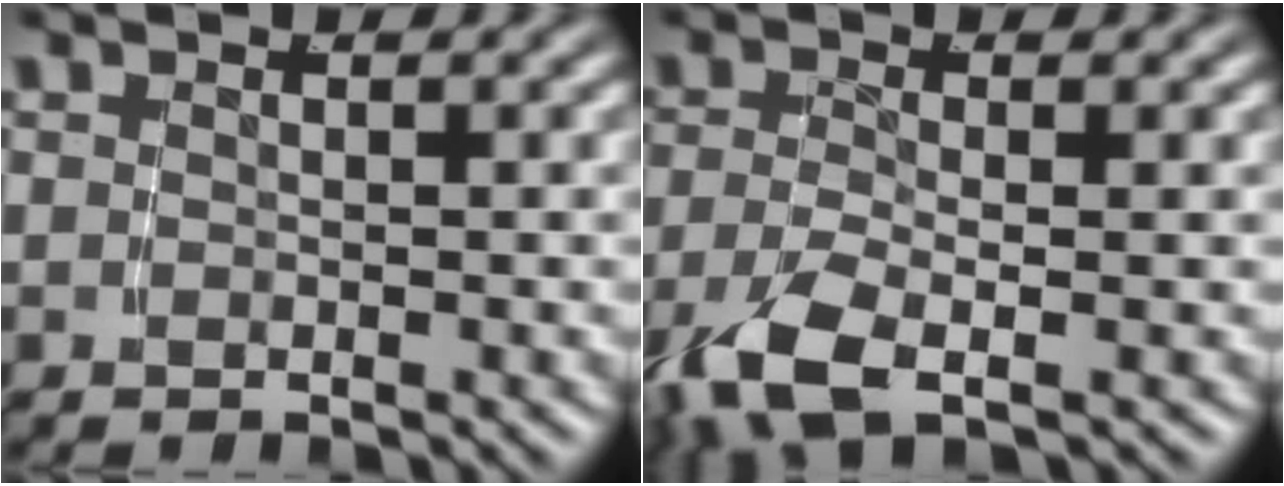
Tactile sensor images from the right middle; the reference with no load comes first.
{"total": 4.5, "force": [-2.5, 1.6, 3.4], "torque": [-0.088, -0.021, -0.031]}